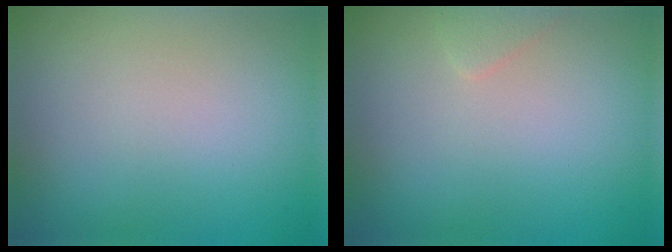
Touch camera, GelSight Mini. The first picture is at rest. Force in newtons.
{"total": 0.8, "press": 0.8, "slide": 0.0}